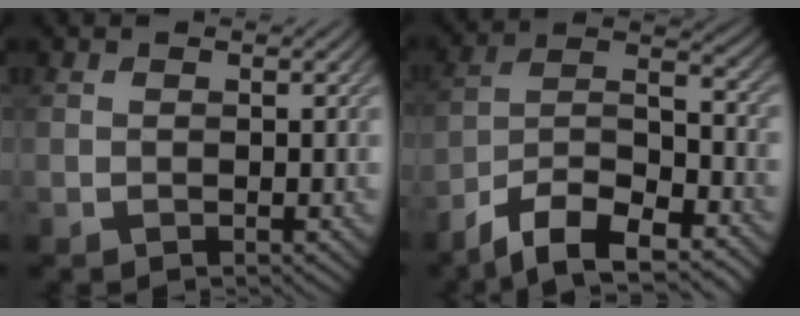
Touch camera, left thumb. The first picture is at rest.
{"total": 11.3, "force": [-7.9, 4.0, 6.9], "torque": [-0.122, -0.004, -0.159]}